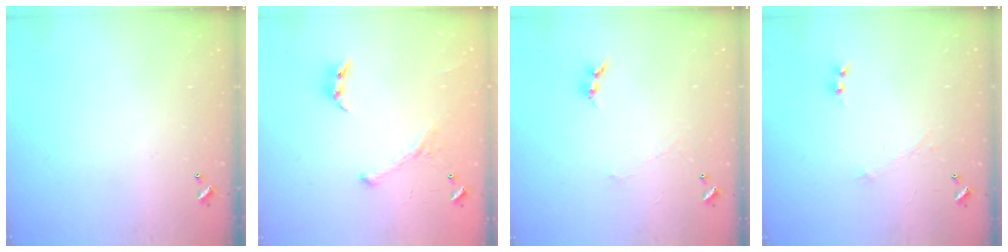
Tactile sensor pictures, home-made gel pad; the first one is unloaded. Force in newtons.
{"total": 2.0, "press": 2.0, "slide": 0.4}
{"total": 0.6, "press": 0.3, "slide": 0.5}
{"total": 0.0}